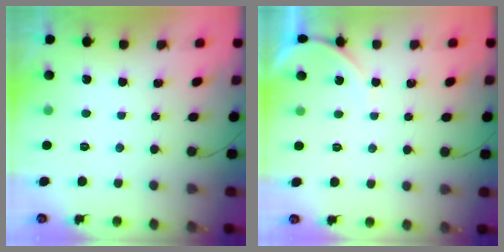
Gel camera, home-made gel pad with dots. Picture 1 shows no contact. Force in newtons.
{"total": 3.0, "press": 3.0, "slide": 0.3}